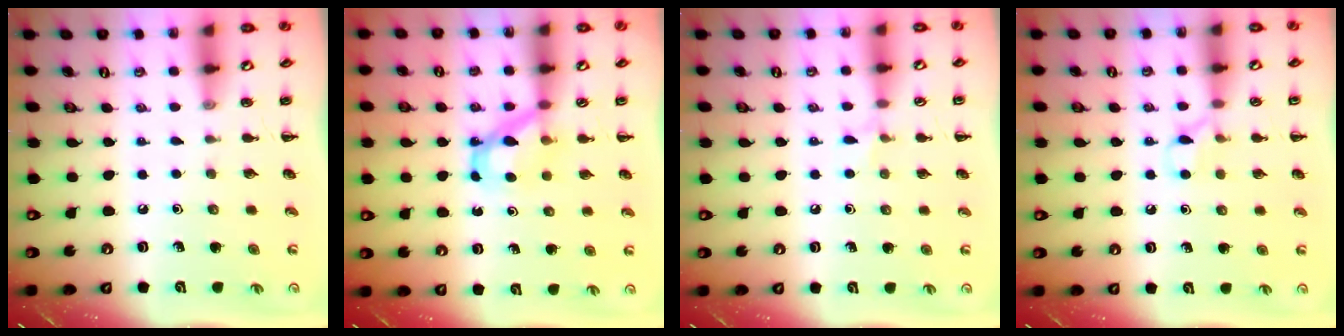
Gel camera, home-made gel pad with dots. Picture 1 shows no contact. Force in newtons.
{"total": 6.3, "press": 6.2, "slide": 0.4}
{"total": 4.8, "press": 4.5, "slide": 1.7}
{"total": 5.5, "press": 5.4, "slide": 1.3}